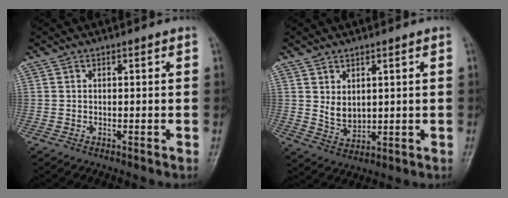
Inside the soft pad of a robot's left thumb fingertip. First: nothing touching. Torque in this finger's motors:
{"motor_torque": [-0.03, 0.17, 0.23, -0.11, 0.02]}